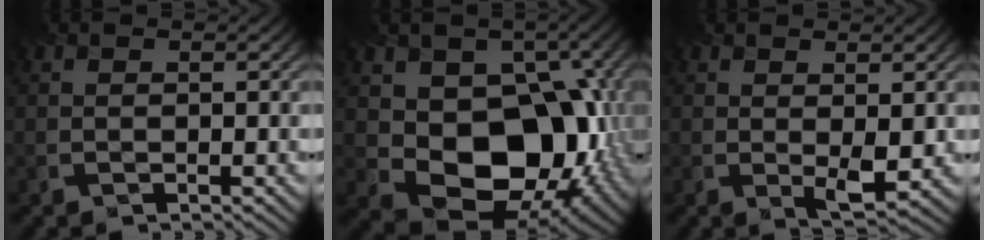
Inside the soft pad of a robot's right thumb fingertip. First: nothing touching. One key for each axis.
{"total": 13.7, "fx": -0.4, "fy": 10.1, "fz": 9.3, "tx": -0.139, "ty": -0.033, "tz": 0.000}
{"total": 2.9, "fx": 0.5, "fy": 1.0, "fz": 2.7, "tx": -0.050, "ty": -0.011, "tz": 0.015}